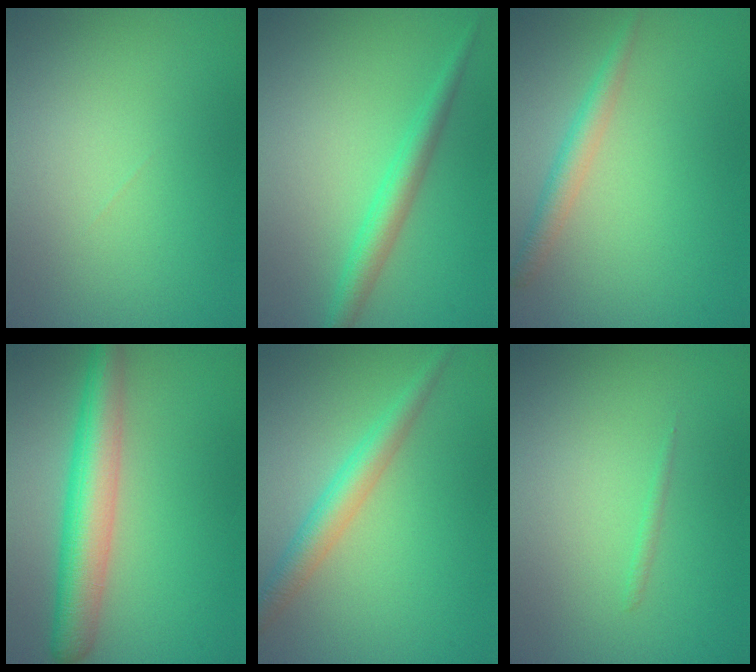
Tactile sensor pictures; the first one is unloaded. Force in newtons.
{"total": 2.7, "press": 2.7, "slide": 0.2}
{"total": 2.0, "press": 2.0, "slide": 0.0}
{"total": 5.9, "press": 5.9, "slide": 0.1}
{"total": 3.2, "press": 3.2, "slide": 0.1}
{"total": 0.5, "press": 0.5, "slide": 0.1}